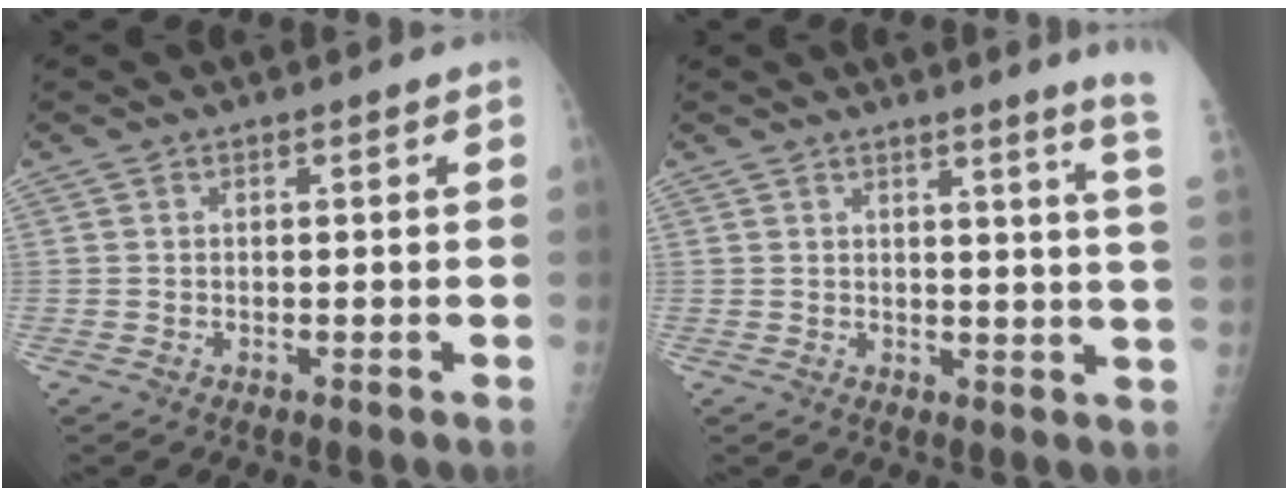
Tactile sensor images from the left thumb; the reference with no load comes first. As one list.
[{"total": 8.5, "force": [6.3, -1.6, 5.4], "torque": [-0.068, -0.060, 0.055]}]